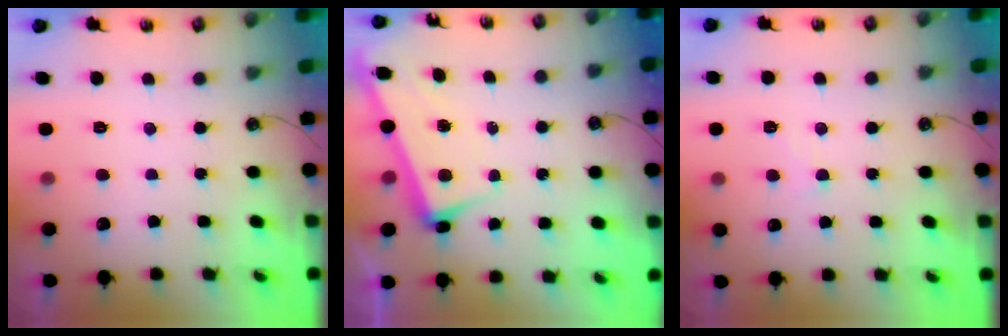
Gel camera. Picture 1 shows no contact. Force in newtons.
{"total": 2.5, "press": 2.3, "slide": 1.0}
{"total": 0.7, "press": 0.5, "slide": 0.5}